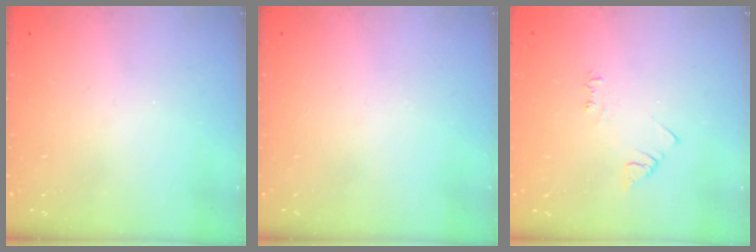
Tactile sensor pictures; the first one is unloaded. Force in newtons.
{"total": 0.0}
{"total": 4.7, "press": 4.7, "slide": 0.7}